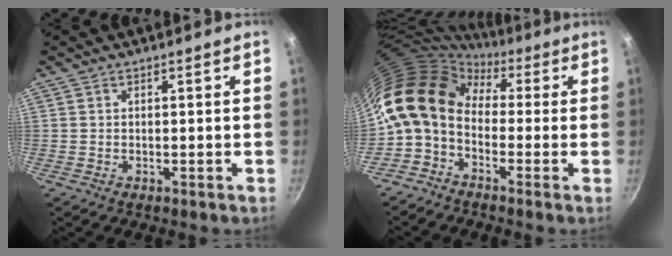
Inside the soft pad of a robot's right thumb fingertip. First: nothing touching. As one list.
[{"total": 12.7, "force": [0.6, 9.2, 8.8], "torque": [-0.146, 0.028, -0.016]}]